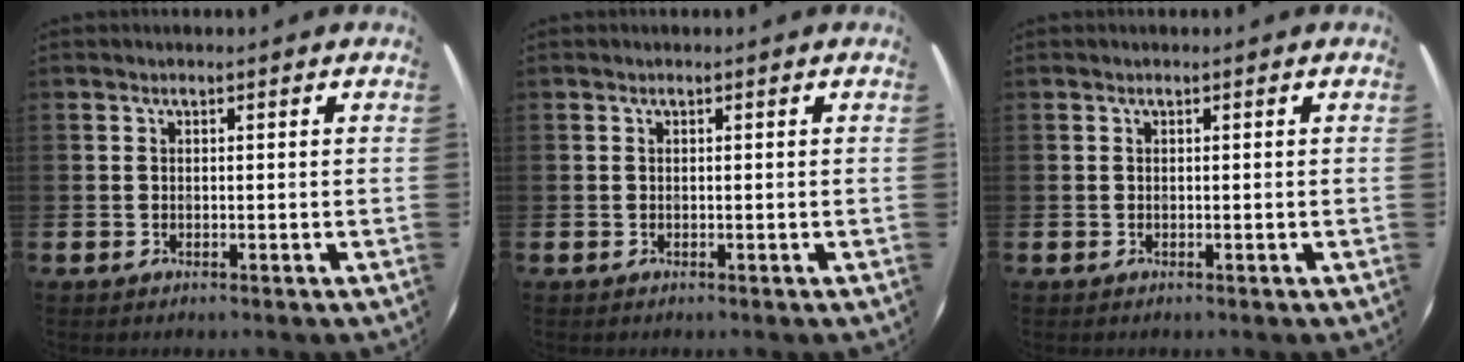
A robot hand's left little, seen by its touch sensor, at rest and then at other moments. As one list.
[{"total": 0.0}, {"total": 0.0}]